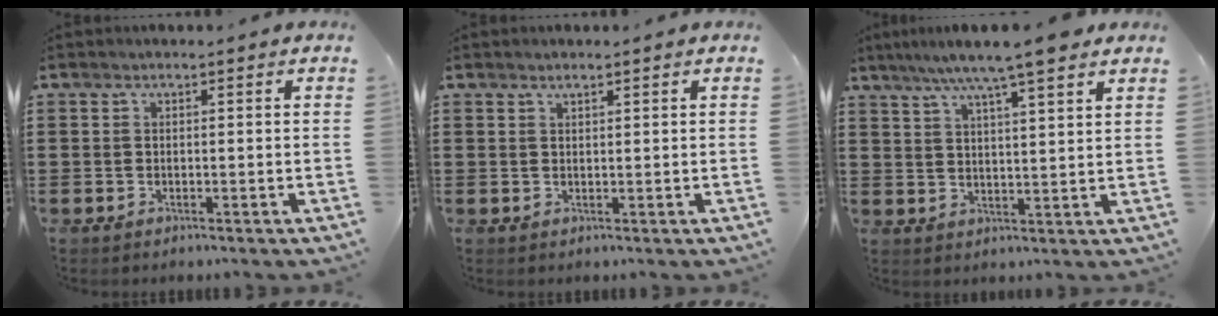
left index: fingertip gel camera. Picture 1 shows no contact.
{"total": 0.9, "force": [0.8, 0.1, 0.3], "torque": [-0.008, -0.001, 0.015]}
{"total": 7.6, "force": [6.1, 0.0, 4.5], "torque": [-0.103, -0.013, 0.106]}